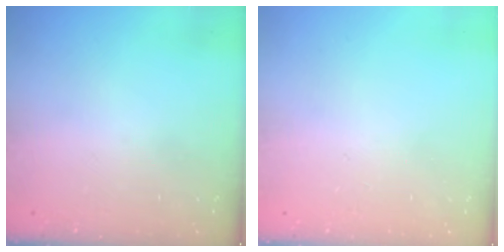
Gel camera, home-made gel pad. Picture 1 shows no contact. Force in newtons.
{"total": 2.6, "press": 2.6, "slide": 0.2}